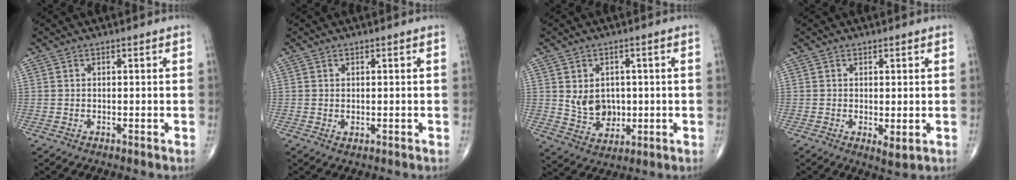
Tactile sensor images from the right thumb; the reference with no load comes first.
{"total": 0.9, "force": [0.0, 0.6, 0.7], "torque": [-0.014, -0.004, 0.002]}
{"total": 7.4, "force": [0.6, 5.9, 4.4], "torque": [-0.043, -0.010, 0.024]}
{"total": 2.7, "force": [-0.3, 1.0, 2.4], "torque": [-0.042, -0.011, -0.004]}